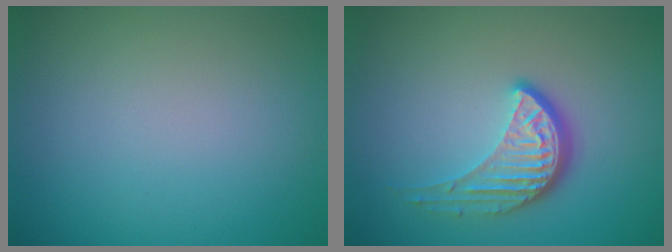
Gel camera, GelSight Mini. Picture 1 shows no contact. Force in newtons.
{"total": 4.2, "press": 3.0, "slide": 2.9}